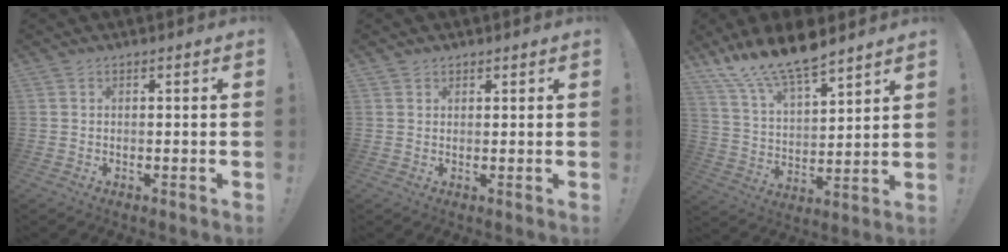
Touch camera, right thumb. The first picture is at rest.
{"total": 1.2, "force": [0.9, 0.7, 0.2], "torque": [0.006, -0.007, 0.015]}
{"total": 14.1, "force": [11.5, 4.2, 7.0], "torque": [-0.143, -0.084, 0.210]}